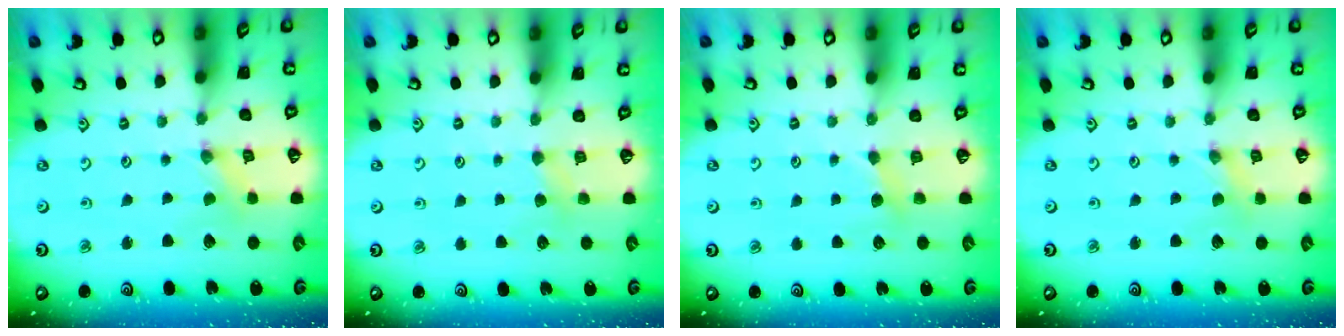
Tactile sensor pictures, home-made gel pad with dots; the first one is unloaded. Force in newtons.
{"total": 2.6, "press": 2.6, "slide": 0.5}
{"total": 3.6, "press": 3.6, "slide": 0.5}
{"total": 0.0}